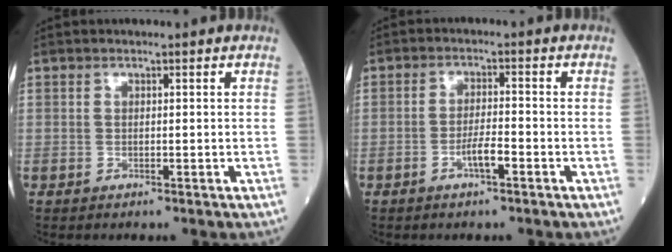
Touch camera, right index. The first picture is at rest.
{"total": 3.2, "force": [-1.7, 0.4, 2.6], "torque": [-0.048, 0.002, -0.032]}